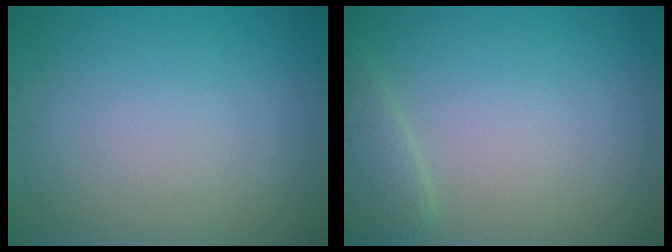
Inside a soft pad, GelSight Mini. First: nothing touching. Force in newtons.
{"total": 2.4, "press": 2.4, "slide": 0.0}